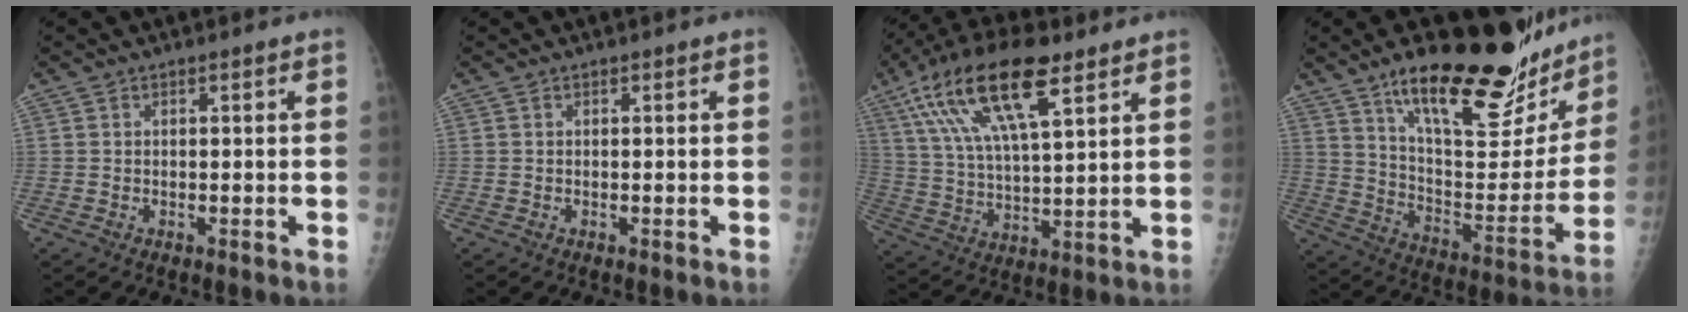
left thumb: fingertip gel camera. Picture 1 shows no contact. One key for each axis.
{"total": 0.0}
{"total": 18.7, "fx": 9.7, "fy": 6.5, "fz": 14.6, "tx": -0.268, "ty": -0.010, "tz": 0.178}
{"total": 28.0, "fx": 19.2, "fy": 9.5, "fz": 18.0, "tx": -0.222, "ty": -0.080, "tz": 0.300}